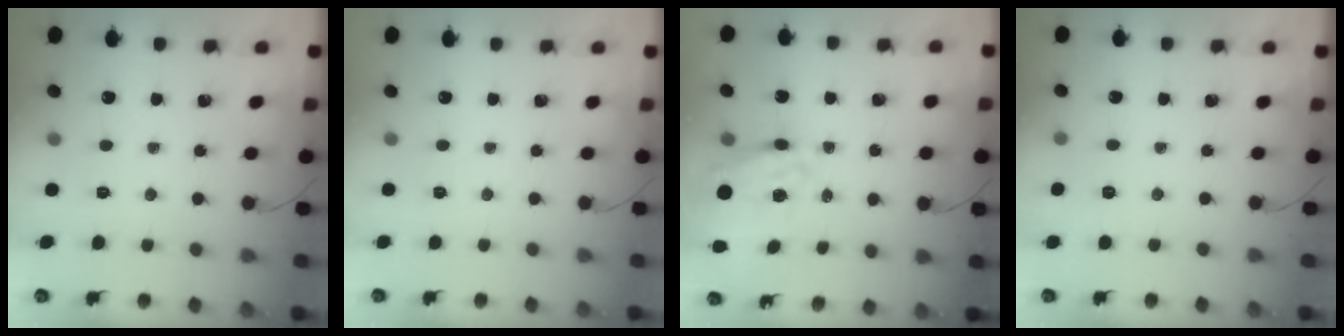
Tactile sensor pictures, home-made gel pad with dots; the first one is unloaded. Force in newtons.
{"total": 2.4, "press": 2.3, "slide": 0.5}
{"total": 12.2, "press": 11.5, "slide": 4.2}
{"total": 1.6, "press": 0.2, "slide": 1.6}